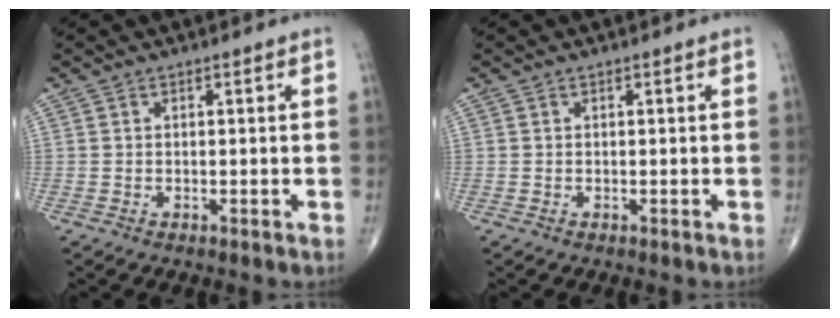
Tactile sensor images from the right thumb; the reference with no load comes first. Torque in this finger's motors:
{"motor_torque": [0.00, 0.00, 0.00, 0.00, 0.00]}